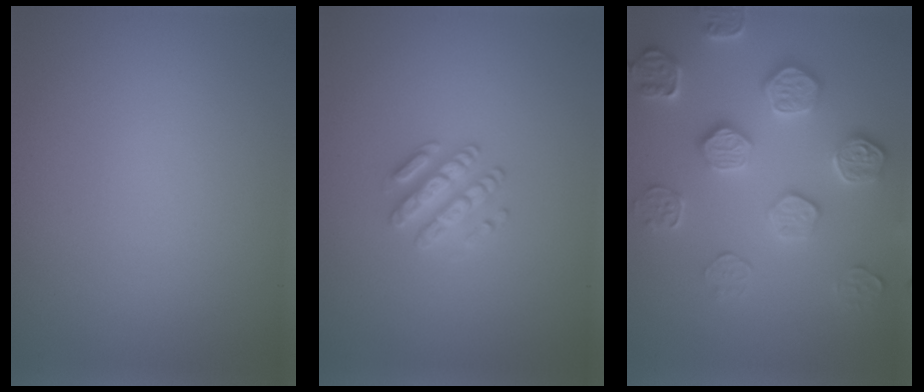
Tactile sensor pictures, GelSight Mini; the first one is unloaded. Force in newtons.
{"total": 2.6, "press": 2.5, "slide": 0.4}
{"total": 4.7, "press": 4.3, "slide": 1.8}